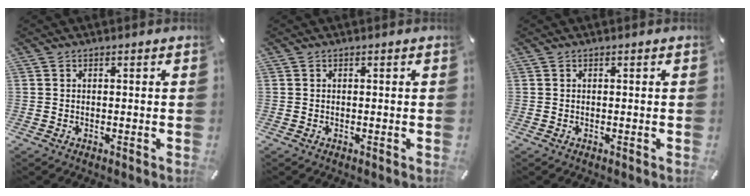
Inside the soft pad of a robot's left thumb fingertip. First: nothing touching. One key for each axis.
{"total": 0.0}
{"total": 0.0}